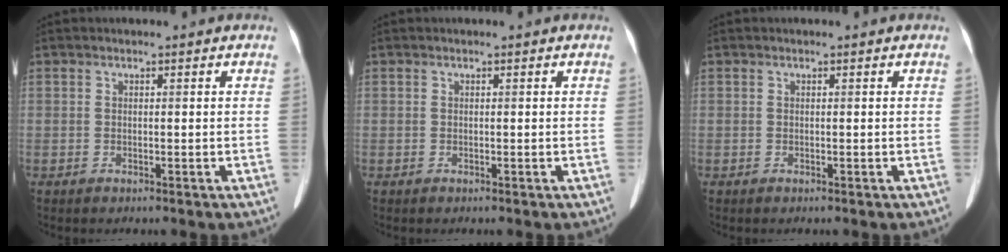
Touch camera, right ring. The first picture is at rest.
{"total": 0.0}
{"total": 0.0}